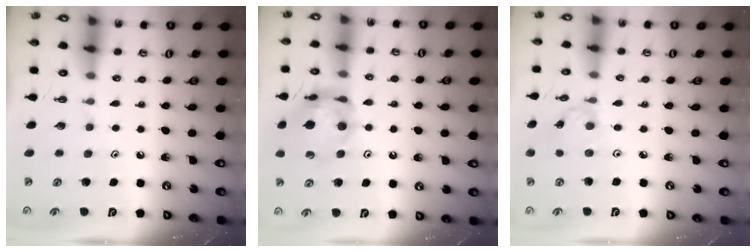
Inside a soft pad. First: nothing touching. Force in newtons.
{"total": 13.6, "press": 13.5, "slide": 1.5}
{"total": 1.1, "press": 1.1, "slide": 0.3}